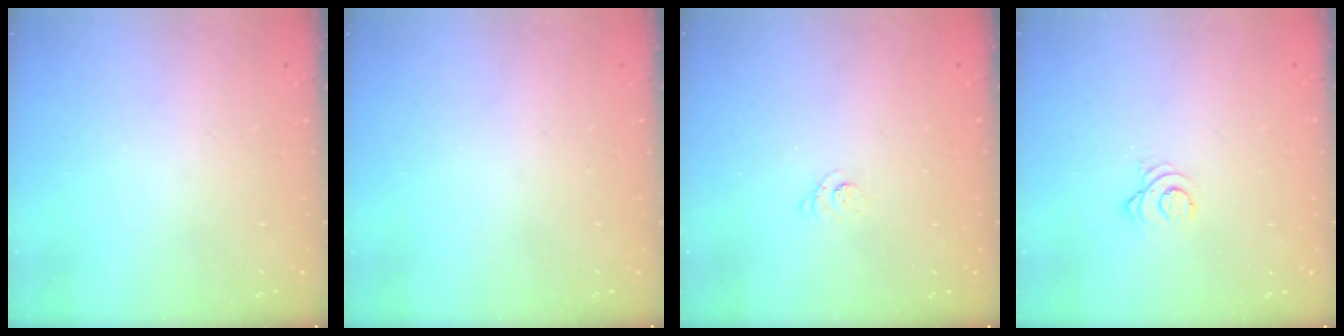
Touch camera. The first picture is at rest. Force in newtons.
{"total": 0.0}
{"total": 2.2, "press": 2.2, "slide": 0.3}
{"total": 2.5, "press": 2.5, "slide": 0.1}